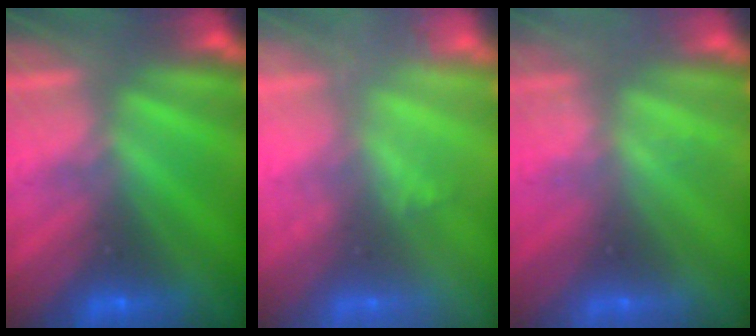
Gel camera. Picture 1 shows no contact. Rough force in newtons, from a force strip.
{"total": 1.6}
{"total": 2.2}